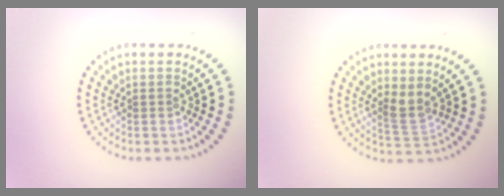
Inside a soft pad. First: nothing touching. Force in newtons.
{"total": 2.2, "press": 1.7, "slide": 1.3}